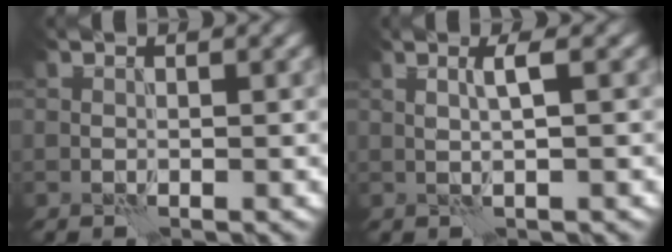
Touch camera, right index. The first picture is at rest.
{"total": 1.7, "force": [0.4, 0.1, 1.6], "torque": [-0.033, 0.004, 0.005]}